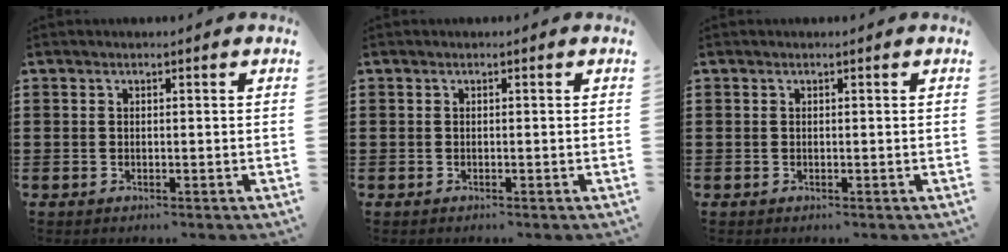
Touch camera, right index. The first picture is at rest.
{"total": 0.0}
{"total": 0.0}